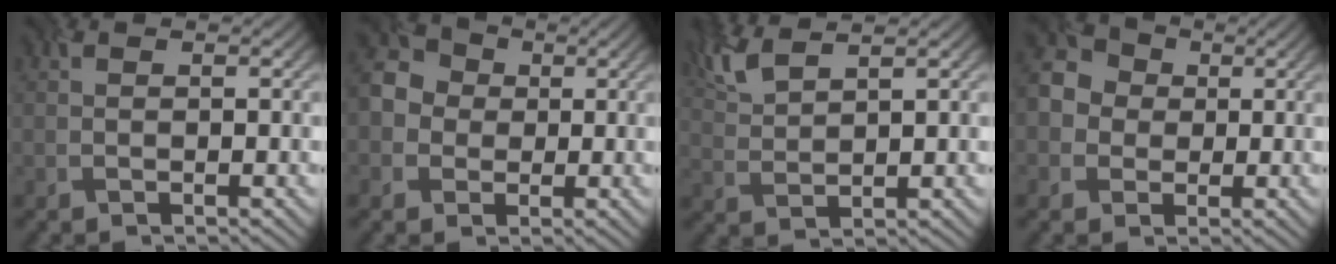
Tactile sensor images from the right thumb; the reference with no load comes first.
{"total": 6.1, "force": [-0.5, 5.7, 2.1], "torque": [-0.064, 0.002, -0.028]}
{"total": 4.3, "force": [3.5, 0.7, 2.5], "torque": [-0.073, 0.007, 0.079]}
{"total": 6.1, "force": [-0.3, 5.7, 2.2], "torque": [-0.066, 0.003, -0.024]}